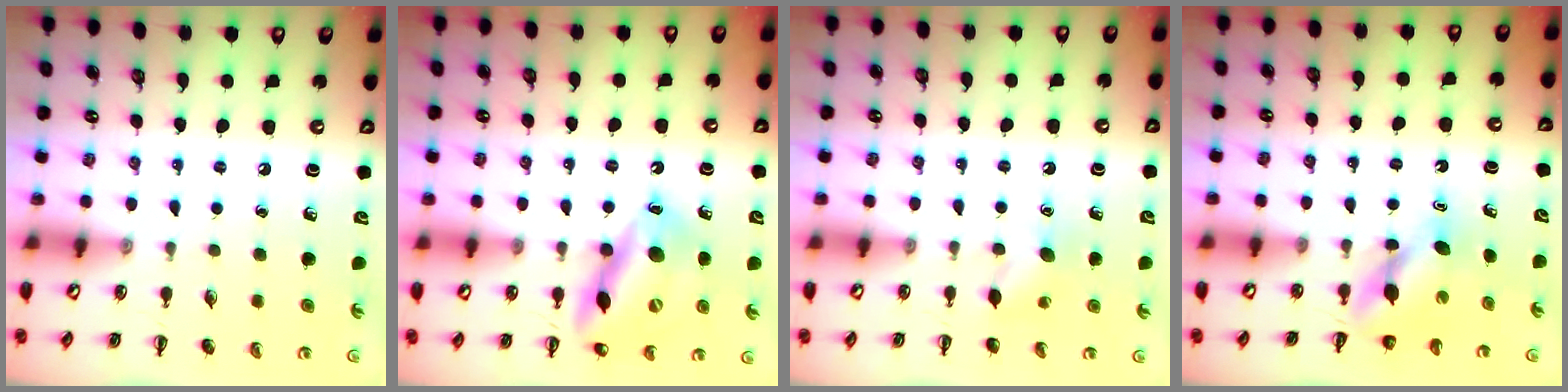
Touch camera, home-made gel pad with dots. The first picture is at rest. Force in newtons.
{"total": 16.0, "press": 15.7, "slide": 3.1}
{"total": 4.8, "press": 4.6, "slide": 1.2}
{"total": 4.6, "press": 4.6, "slide": 0.4}